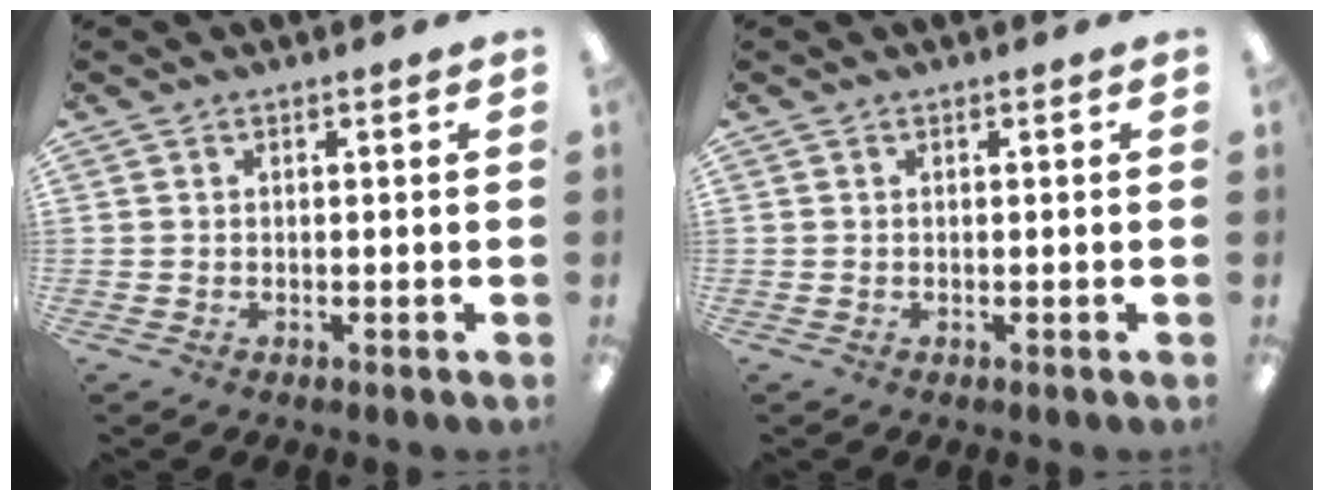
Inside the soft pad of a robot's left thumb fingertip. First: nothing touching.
{"total": 0.0}